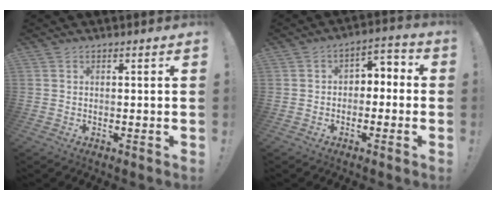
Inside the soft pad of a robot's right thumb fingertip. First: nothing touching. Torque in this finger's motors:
{"motor_torque": [0.06, 0.03, 0.00, 0.00, 0.13]}